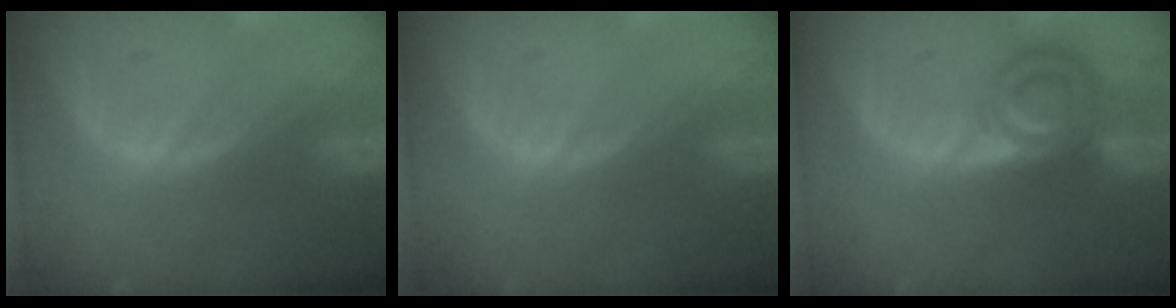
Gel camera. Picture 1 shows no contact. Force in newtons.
{"total": 0.0}
{"total": 7.0, "press": 6.3, "slide": 3.1}